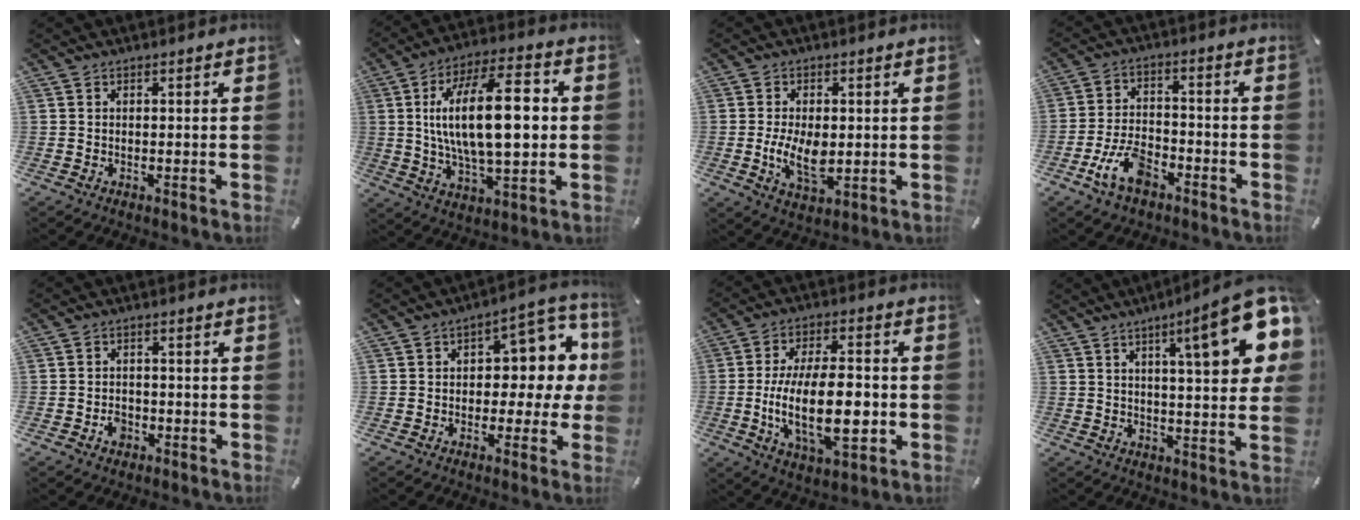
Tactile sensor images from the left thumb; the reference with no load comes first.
{"total": 22.2, "force": [2.2, 9.7, 19.8], "torque": [-0.359, -0.004, 0.026]}
{"total": 8.5, "force": [-0.5, 4.7, 7.0], "torque": [-0.146, -0.012, -0.014]}
{"total": 10.1, "force": [-5.6, 5.3, 6.4], "torque": [-0.138, 0.021, -0.104]}
{"total": 2.9, "force": [-1.3, 2.4, 1.2], "torque": [-0.020, 0.006, -0.026]}
{"total": 11.2, "force": [2.2, 7.1, 8.4], "torque": [-0.094, -0.019, 0.035]}
{"total": 19.1, "force": [-3.1, 9.0, 16.6], "torque": [-0.293, -0.004, -0.049]}
{"total": 18.9, "force": [8.1, 4.2, 16.6], "torque": [-0.236, -0.039, 0.112]}